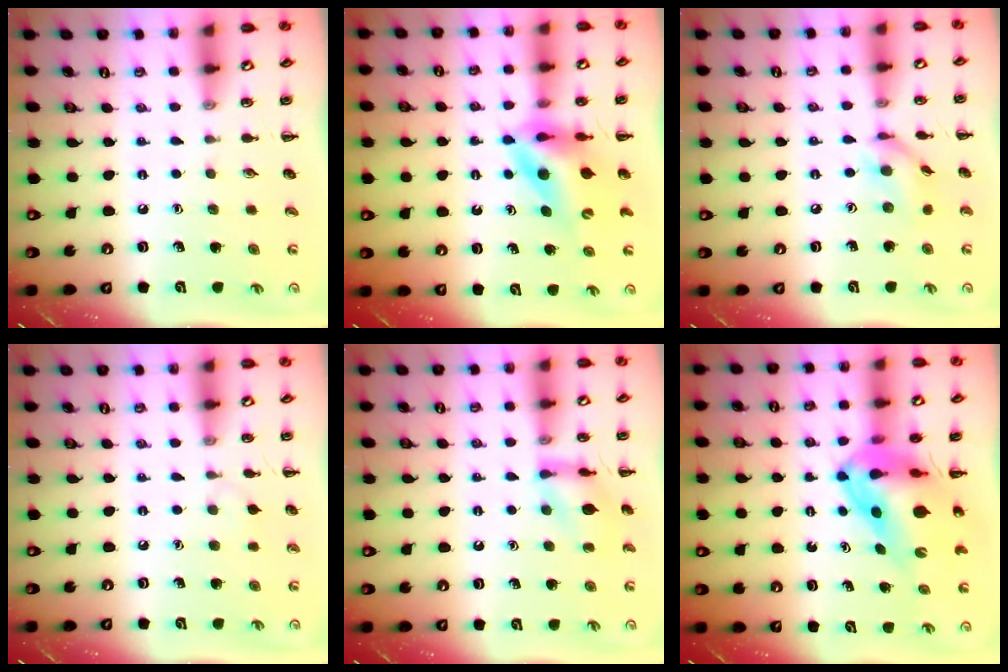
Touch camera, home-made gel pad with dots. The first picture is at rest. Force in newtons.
{"total": 11.0, "press": 10.4, "slide": 3.7}
{"total": 9.2, "press": 9.1, "slide": 0.8}
{"total": 5.2, "press": 4.9, "slide": 1.6}
{"total": 10.6, "press": 10.6, "slide": 0.9}
{"total": 12.3, "press": 11.7, "slide": 3.7}